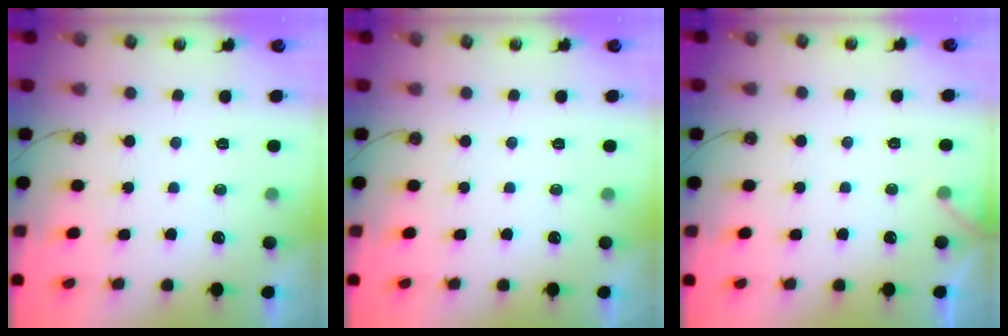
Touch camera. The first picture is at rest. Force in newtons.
{"total": 0.0}
{"total": 3.6, "press": 3.6, "slide": 0.4}